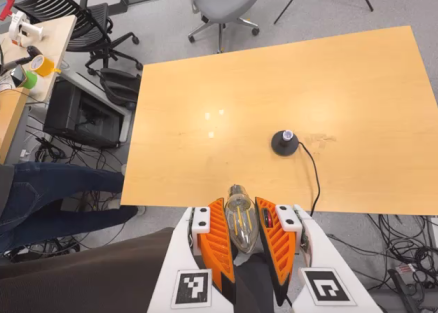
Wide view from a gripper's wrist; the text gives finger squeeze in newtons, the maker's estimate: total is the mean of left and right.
{"total": 12.8, "left": 14.2, "right": 11.4}